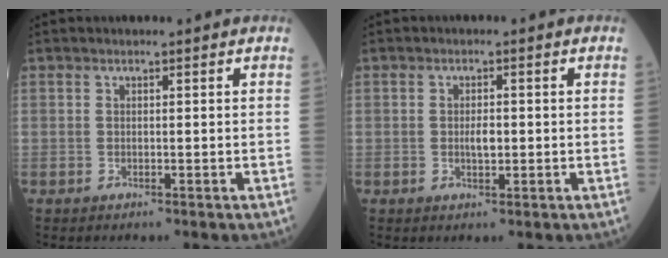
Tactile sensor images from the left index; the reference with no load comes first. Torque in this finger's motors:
{"motor_torque": [0.51, 0.07, 0.06, 0.03]}